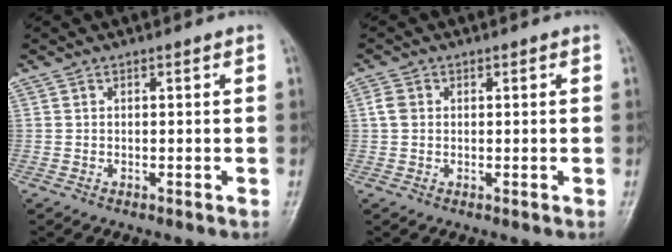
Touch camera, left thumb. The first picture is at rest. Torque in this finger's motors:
{"motor_torque": [0.52, 0.36, -0.11, -0.01, -0.01]}